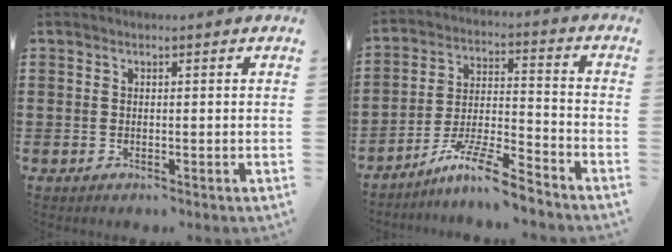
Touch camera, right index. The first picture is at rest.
{"total": 9.3, "force": [-8.0, 0.6, 4.8], "torque": [-0.089, 0.012, -0.153]}